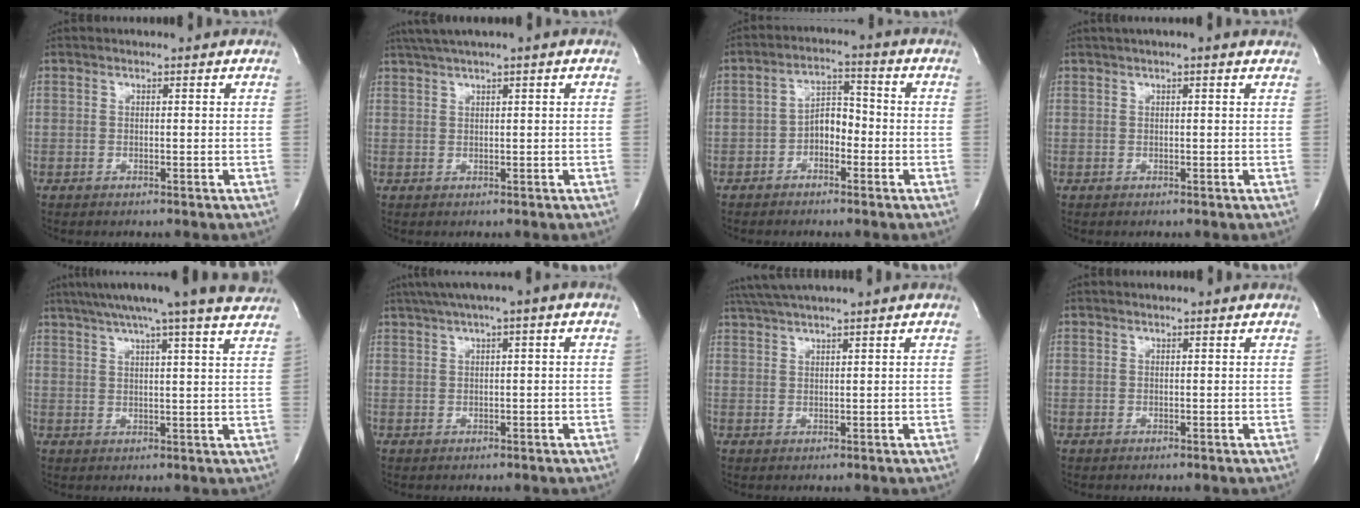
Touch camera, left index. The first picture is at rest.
{"total": 3.7, "force": [2.4, -0.5, 2.7], "torque": [-0.061, 0.015, 0.048]}
{"total": 4.8, "force": [-1.9, 2.7, 3.5], "torque": [-0.061, 0.018, -0.037]}
{"total": 3.5, "force": [2.7, 0.1, 2.2], "torque": [-0.032, 0.026, 0.033]}
{"total": 18.6, "force": [15.8, -0.6, 9.7], "torque": [-0.164, 0.006, 0.202]}
{"total": 5.0, "force": [2.2, 0.2, 4.5], "torque": [-0.085, 0.026, 0.038]}
{"total": 4.6, "force": [3.8, -1.3, 2.2], "torque": [-0.046, 0.016, 0.076]}
{"total": 0.8, "force": [0.8, 0.0, 0.2], "torque": [-0.007, 0.004, 0.009]}